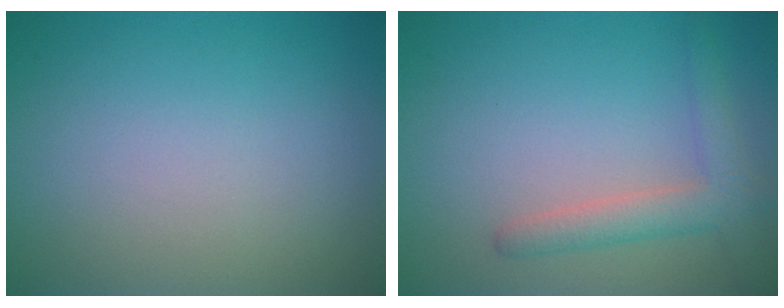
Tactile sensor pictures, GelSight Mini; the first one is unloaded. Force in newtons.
{"total": 3.0, "press": 3.0, "slide": 0.1}